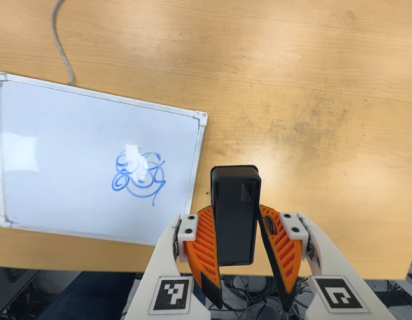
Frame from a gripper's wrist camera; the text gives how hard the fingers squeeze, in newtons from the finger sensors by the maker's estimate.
{"total": 4.8, "left": 4.4, "right": 5.2}